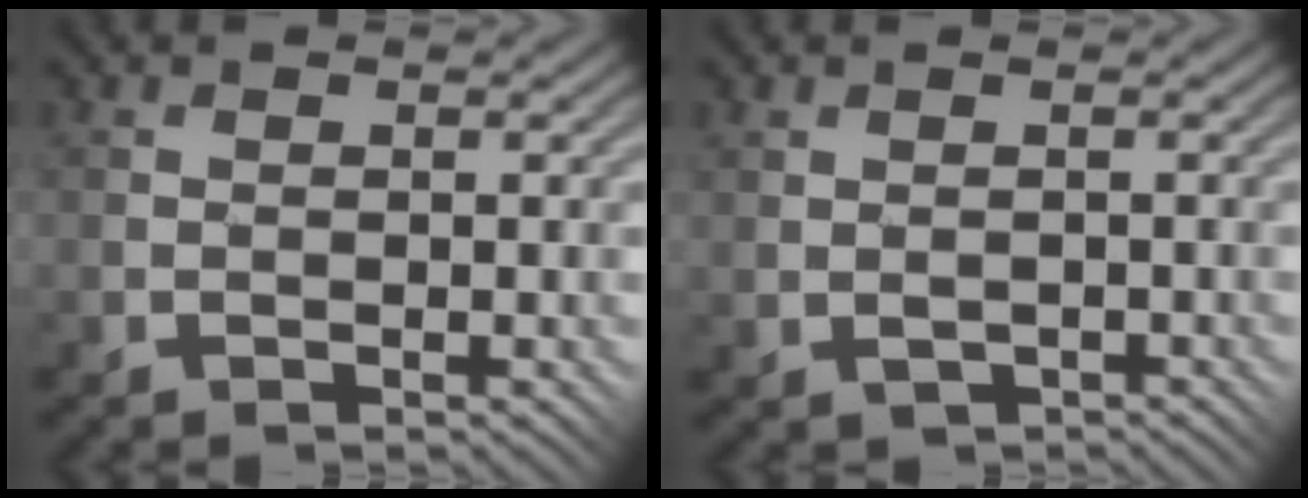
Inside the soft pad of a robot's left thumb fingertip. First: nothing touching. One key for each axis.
{"total": 1.3, "fx": -0.2, "fy": 1.0, "fz": 0.9, "tx": -0.020, "ty": -0.005, "tz": -0.001}